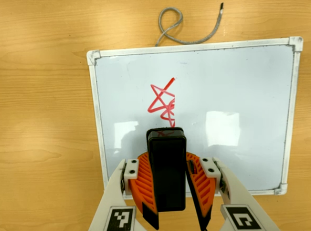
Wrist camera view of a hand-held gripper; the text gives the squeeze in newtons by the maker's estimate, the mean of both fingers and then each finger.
{"total": 11.4, "left": 10.0, "right": 12.7}